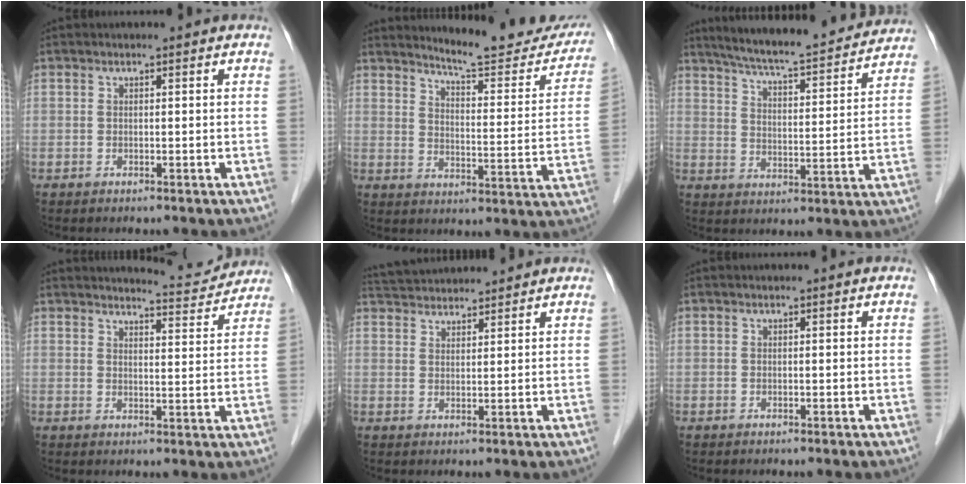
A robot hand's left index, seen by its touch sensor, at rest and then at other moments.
{"total": 16.7, "force": [15.7, 2.1, 5.2], "torque": [-0.059, -0.062, 0.190]}
{"total": 19.0, "force": [17.5, 1.8, 7.4], "torque": [-0.117, 0.000, 0.242]}
{"total": 6.3, "force": [6.3, 0.1, -0.1], "torque": [-0.007, -0.013, 0.076]}
{"total": 7.6, "force": [7.4, 0.8, 1.7], "torque": [-0.037, 0.039, 0.124]}
{"total": 0.0}